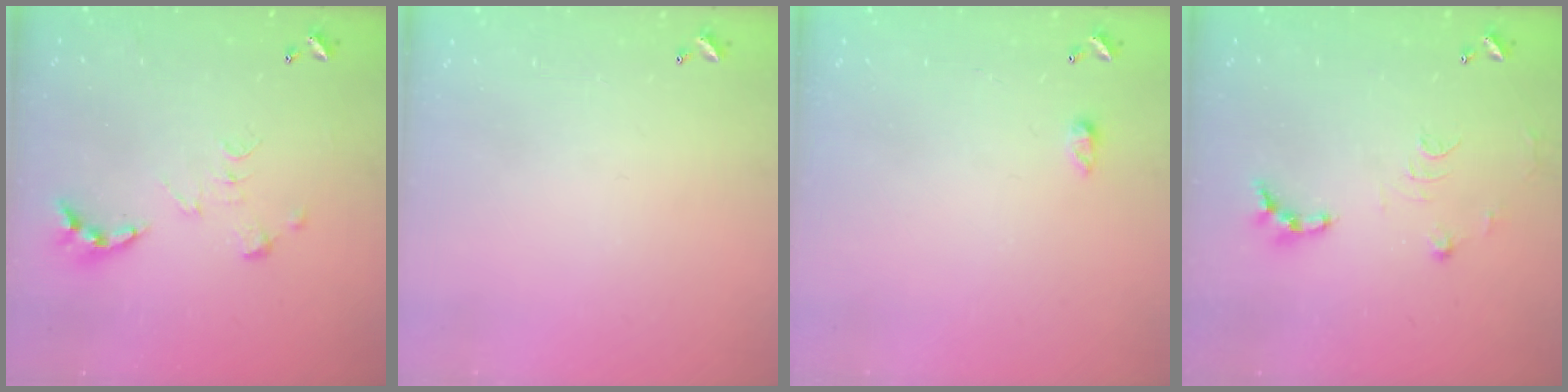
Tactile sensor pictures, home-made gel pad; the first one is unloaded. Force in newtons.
{"total": 0.0}
{"total": 3.8, "press": 3.8, "slide": 0.4}
{"total": 9.4, "press": 9.4, "slide": 0.4}